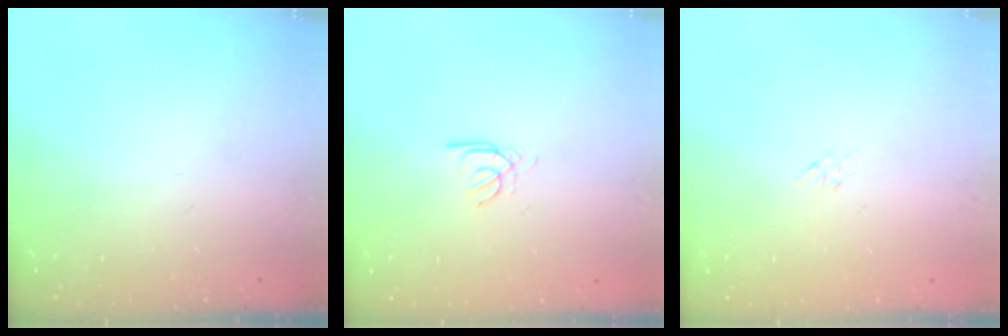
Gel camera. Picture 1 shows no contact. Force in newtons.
{"total": 2.6, "press": 2.6, "slide": 0.3}
{"total": 1.3, "press": 1.2, "slide": 0.5}